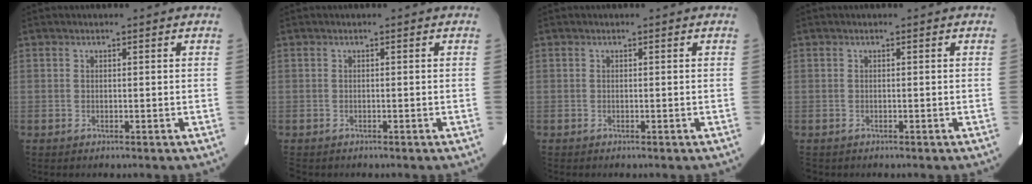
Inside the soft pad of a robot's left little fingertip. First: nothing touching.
{"total": 1.2, "force": [-1.0, 0.6, 0.3], "torque": [-0.010, -0.001, -0.012]}
{"total": 0.0}
{"total": 0.5, "force": [-0.4, 0.3, 0.1], "torque": [-0.009, 0.001, -0.006]}